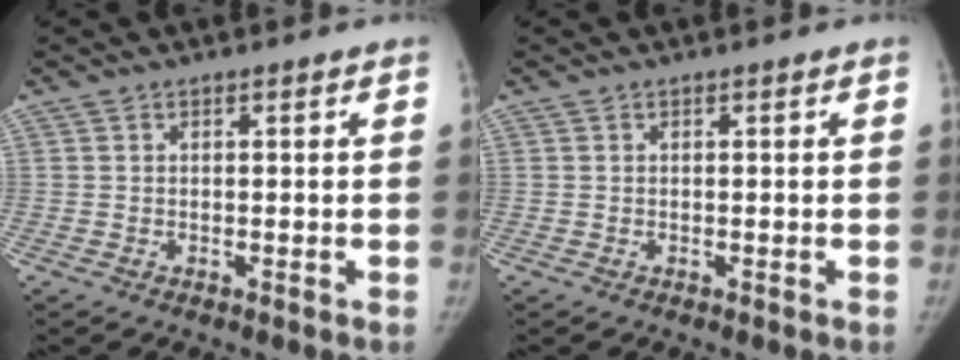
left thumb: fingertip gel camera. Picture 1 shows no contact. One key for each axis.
{"total": 0.0}